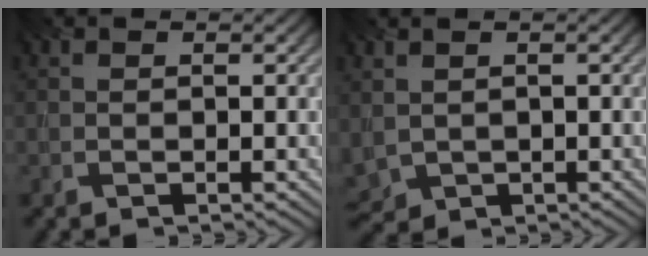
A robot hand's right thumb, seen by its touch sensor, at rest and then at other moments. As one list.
[{"total": 3.2, "force": [0.1, 2.5, 2.0], "torque": [-0.066, -0.011, 0.007]}]